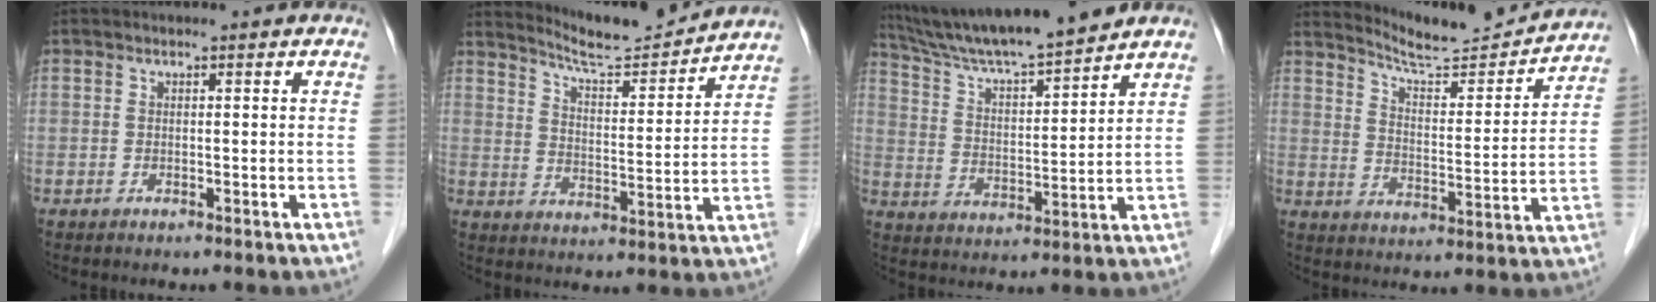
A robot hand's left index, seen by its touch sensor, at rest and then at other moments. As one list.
[{"total": 11.6, "force": [11.3, -0.9, 2.3], "torque": [-0.047, -0.011, 0.173]}, {"total": 15.0, "force": [13.6, -0.1, 6.5], "torque": [-0.119, 0.011, 0.231]}, {"total": 13.3, "force": [13.1, -0.2, 2.3], "torque": [-0.044, -0.021, 0.192]}]